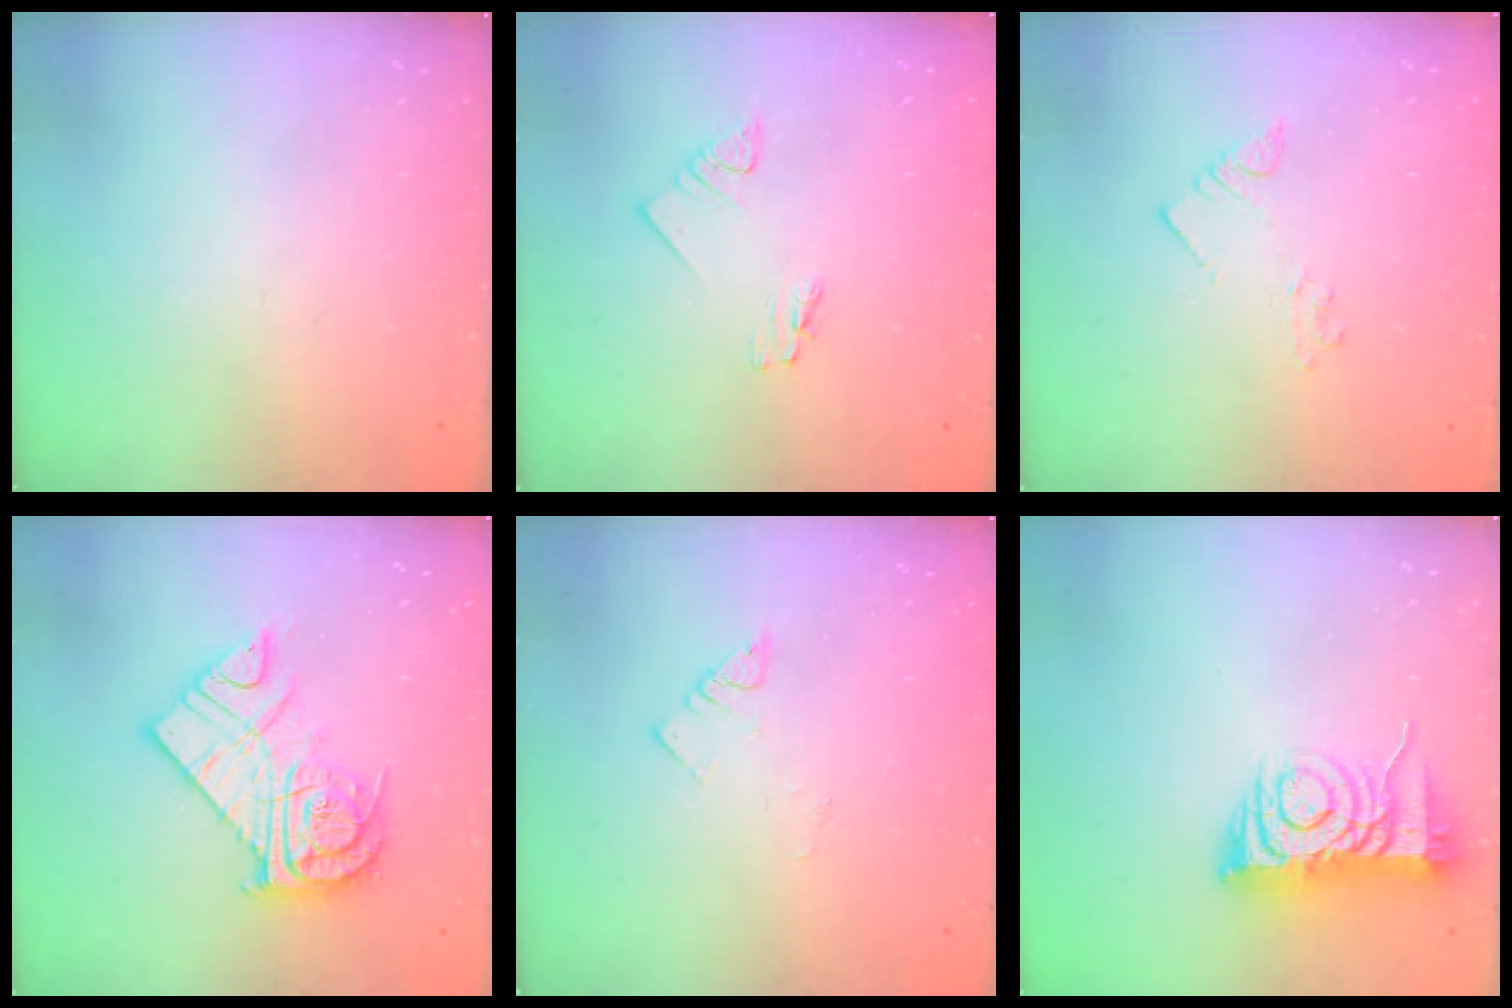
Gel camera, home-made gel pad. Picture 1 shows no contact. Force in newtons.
{"total": 2.1, "press": 2.1, "slide": 0.2}
{"total": 2.0, "press": 2.0, "slide": 0.3}
{"total": 14.8, "press": 14.7, "slide": 1.2}
{"total": 2.8, "press": 2.8, "slide": 0.3}
{"total": 9.1, "press": 9.0, "slide": 1.2}